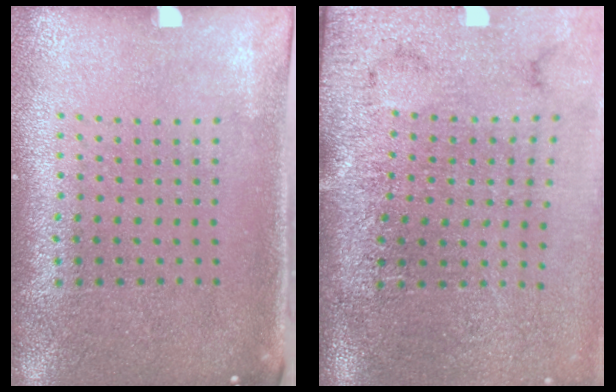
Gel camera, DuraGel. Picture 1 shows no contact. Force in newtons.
{"total": 4.6, "press": 3.6, "slide": 2.9}